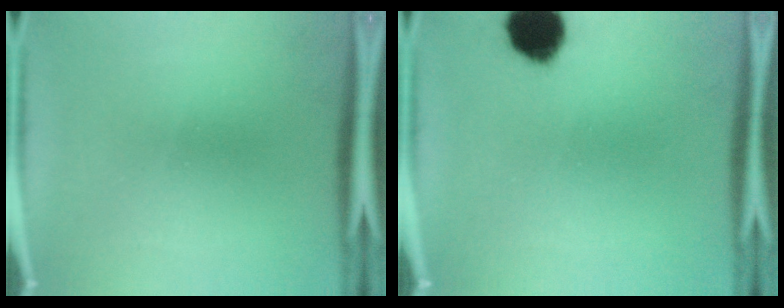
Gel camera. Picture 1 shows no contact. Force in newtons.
{"total": 10.4}